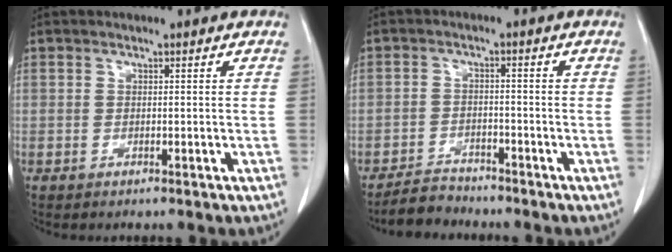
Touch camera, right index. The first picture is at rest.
{"total": 3.5, "force": [-3.3, 1.1, -0.2], "torque": [0.002, -0.003, -0.061]}